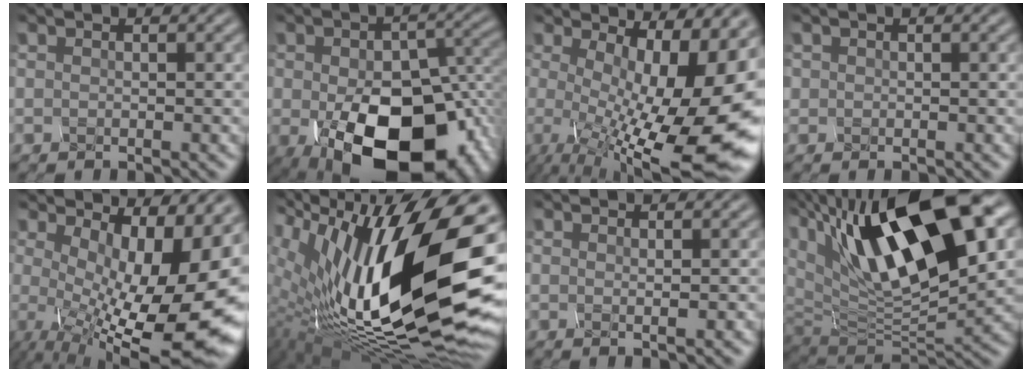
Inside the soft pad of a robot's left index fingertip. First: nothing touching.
{"total": 15.8, "force": [-6.0, 8.9, 11.6], "torque": [-0.178, -0.042, -0.062]}
{"total": 15.3, "force": [-1.4, 5.3, 14.3], "torque": [-0.187, -0.023, 0.010]}
{"total": 1.0, "force": [0.0, -0.6, -0.8], "torque": [0.002, -0.003, 0.015]}
{"total": 14.9, "force": [0.1, 5.5, 13.8], "torque": [-0.171, -0.020, 0.038]}
{"total": 18.3, "force": [2.6, 8.1, 16.2], "torque": [-0.305, -0.008, 0.060]}
{"total": 0.7, "force": [0.3, -0.1, 0.6], "torque": [-0.015, 0.006, 0.002]}
{"total": 16.3, "force": [6.5, 7.2, 13.1], "torque": [-0.241, 0.015, 0.115]}